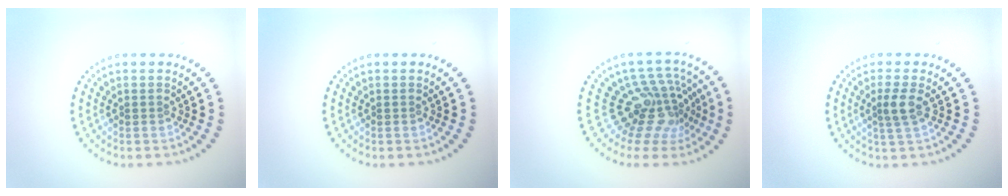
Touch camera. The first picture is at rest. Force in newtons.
{"total": 0.0}
{"total": 4.7, "press": 3.0, "slide": 3.6}
{"total": 1.9, "press": 1.6, "slide": 1.1}